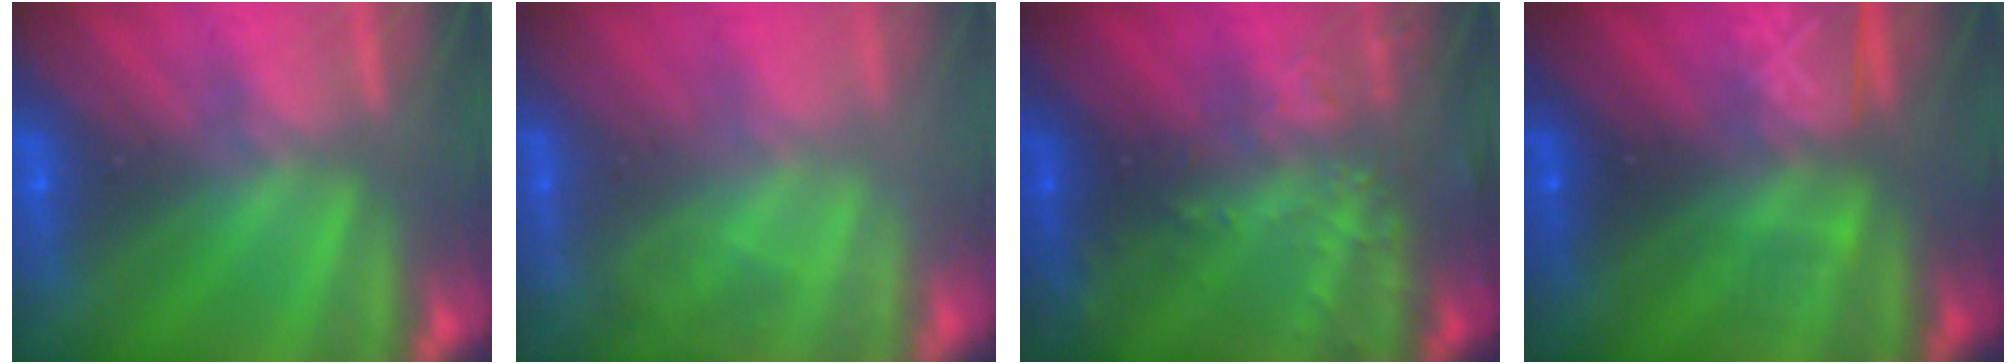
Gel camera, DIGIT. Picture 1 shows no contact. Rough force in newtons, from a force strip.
{"total": 2.6}
{"total": 3.0}
{"total": 3.2}